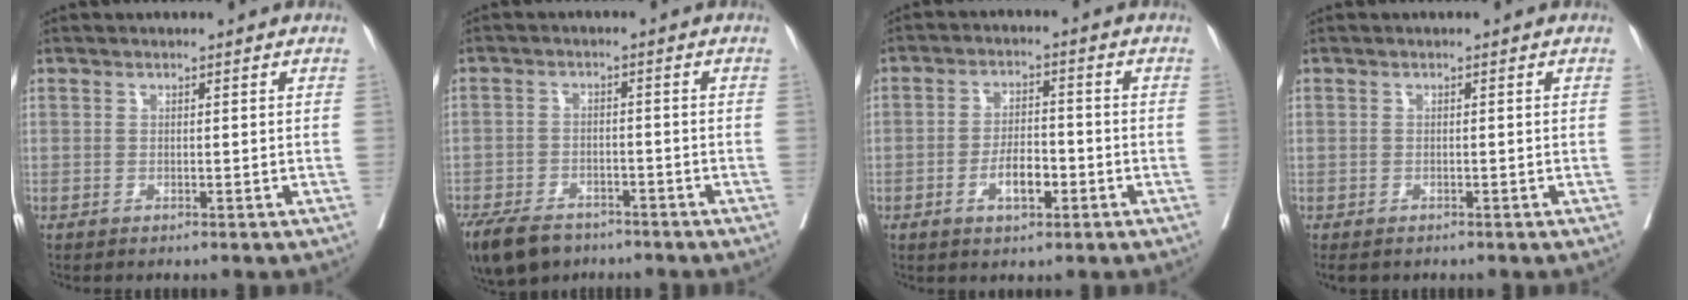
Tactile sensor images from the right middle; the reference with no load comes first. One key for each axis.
{"total": 10.6, "fx": -7.8, "fy": 5.4, "fz": 4.6, "tx": -0.097, "ty": -0.012, "tz": -0.127}
{"total": 5.1, "fx": -2.0, "fy": 2.0, "fz": 4.2, "tx": -0.073, "ty": 0.003, "tz": -0.035}
{"total": 1.9, "fx": -1.5, "fy": 0.9, "fz": 0.7, "tx": -0.013, "ty": -0.005, "tz": -0.020}